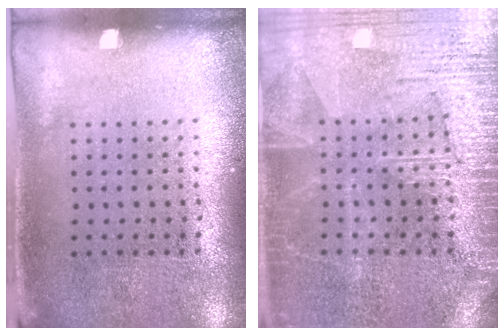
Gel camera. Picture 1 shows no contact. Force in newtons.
{"total": 4.7, "press": 4.7, "slide": 0.7}